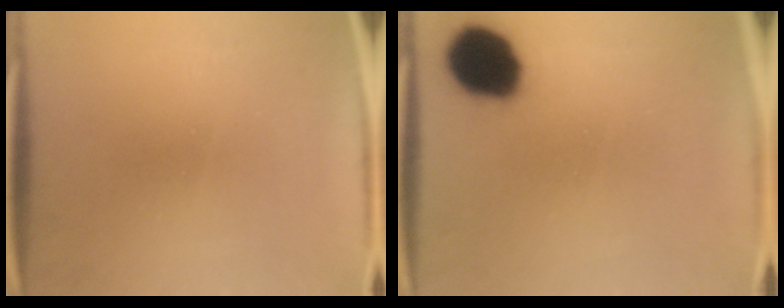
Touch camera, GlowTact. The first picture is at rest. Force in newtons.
{"total": 14.2}